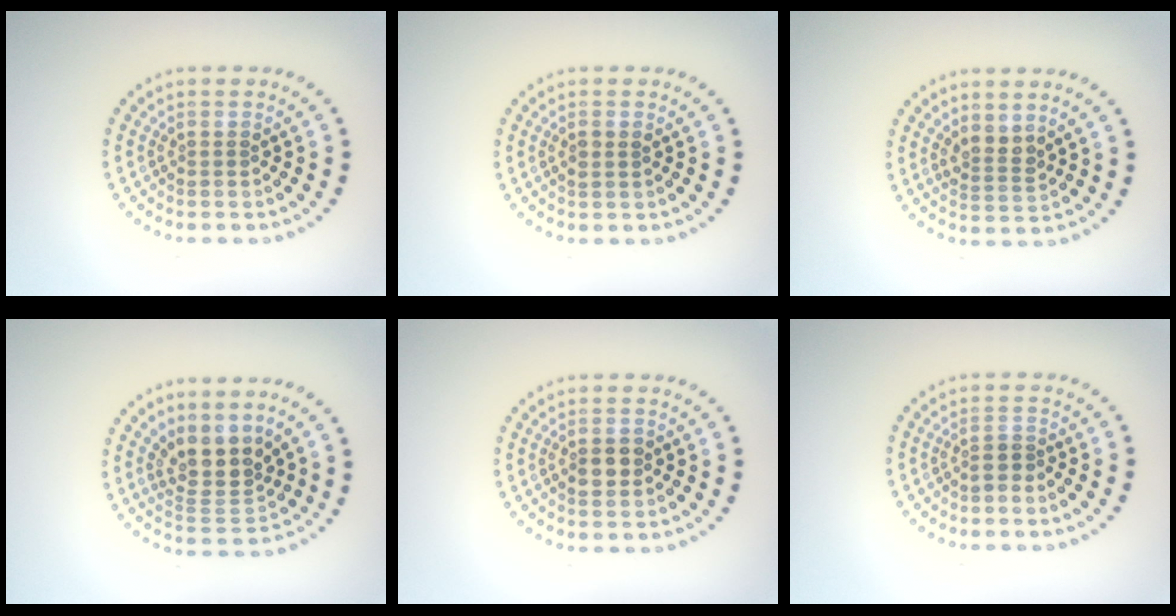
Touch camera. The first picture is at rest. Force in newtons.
{"total": 1.1, "press": 1.1, "slide": 0.3}
{"total": 2.0, "press": 1.7, "slide": 1.1}
{"total": 3.9, "press": 3.3, "slide": 2.2}
{"total": 2.4, "press": 2.4, "slide": 0.0}
{"total": 1.1, "press": 0.9, "slide": 0.7}